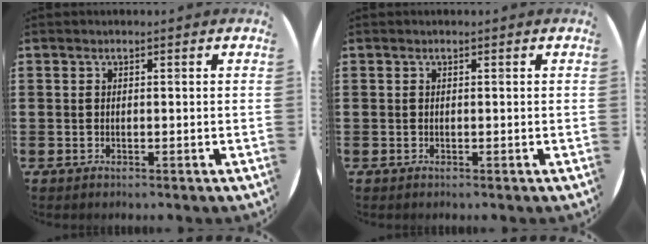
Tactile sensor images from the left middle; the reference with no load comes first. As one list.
[{"total": 0.0}]